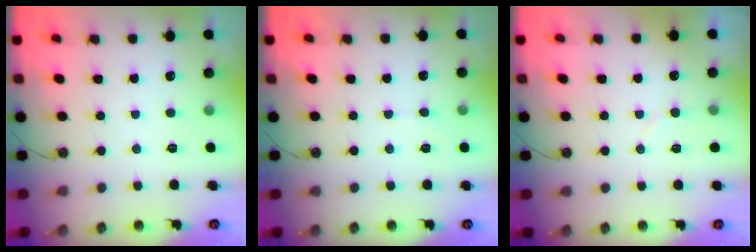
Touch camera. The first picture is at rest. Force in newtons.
{"total": 3.6, "press": 3.6, "slide": 0.5}
{"total": 3.6, "press": 3.6, "slide": 0.3}